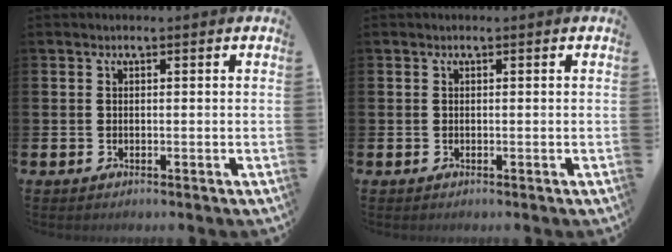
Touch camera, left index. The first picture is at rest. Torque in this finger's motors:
{"motor_torque": [0.01, 0.00, -0.03, 0.00]}